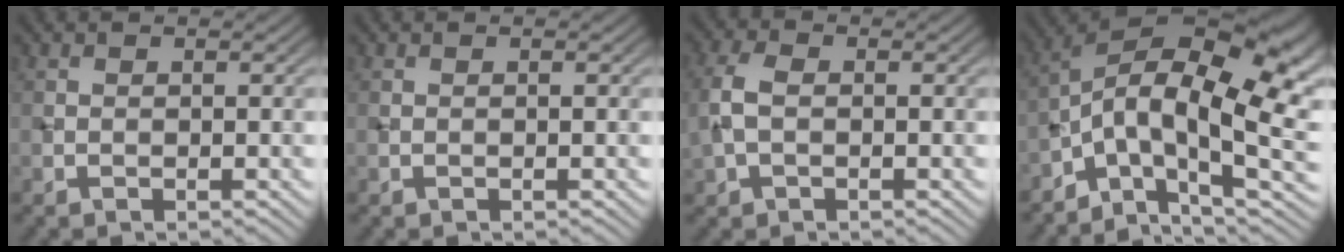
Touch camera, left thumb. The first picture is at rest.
{"total": 0.0}
{"total": 4.1, "force": [-0.1, 2.6, 3.2], "torque": [-0.088, 0.008, -0.008]}
{"total": 17.4, "force": [-3.0, 6.8, 15.7], "torque": [-0.268, -0.003, -0.054]}